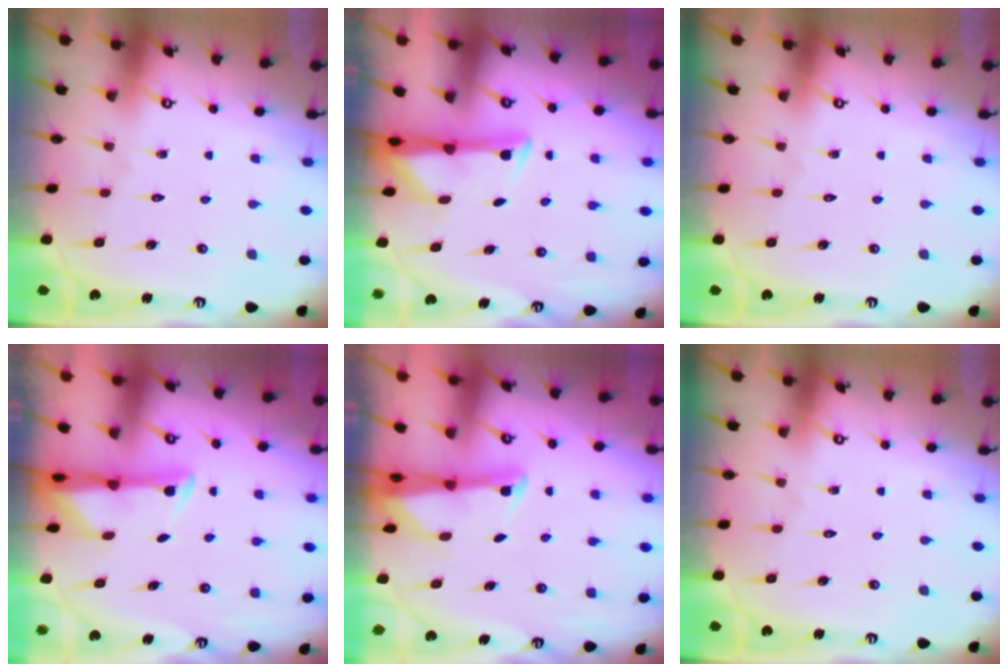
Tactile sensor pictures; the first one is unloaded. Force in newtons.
{"total": 2.9, "press": 2.9, "slide": 0.5}
{"total": 0.0}
{"total": 3.0, "press": 2.9, "slide": 0.6}
{"total": 2.5, "press": 2.4, "slide": 0.3}
{"total": 0.0}